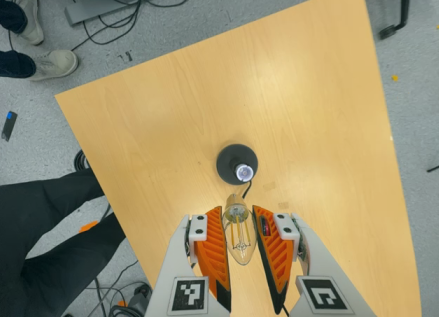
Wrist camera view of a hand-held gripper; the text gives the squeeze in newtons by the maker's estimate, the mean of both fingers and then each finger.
{"total": 10.9, "left": 10.4, "right": 11.4}